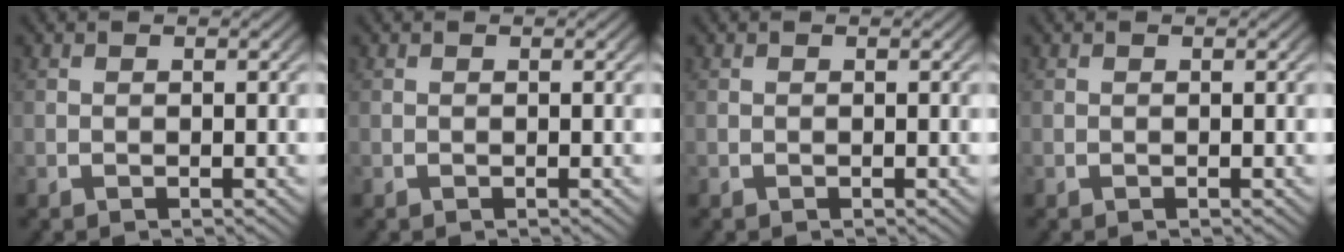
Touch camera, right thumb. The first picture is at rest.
{"total": 0.0}
{"total": 0.0}
{"total": 0.0}